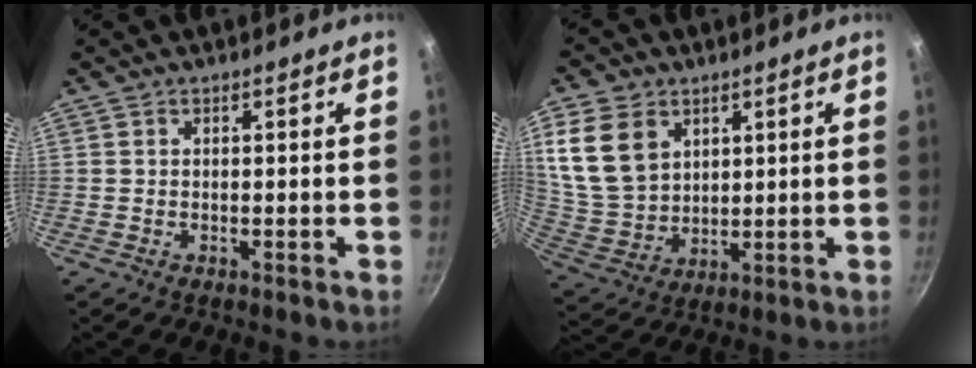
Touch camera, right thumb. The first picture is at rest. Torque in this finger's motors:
{"motor_torque": [-0.27, 0.63, 0.45, 0.06, 0.17]}